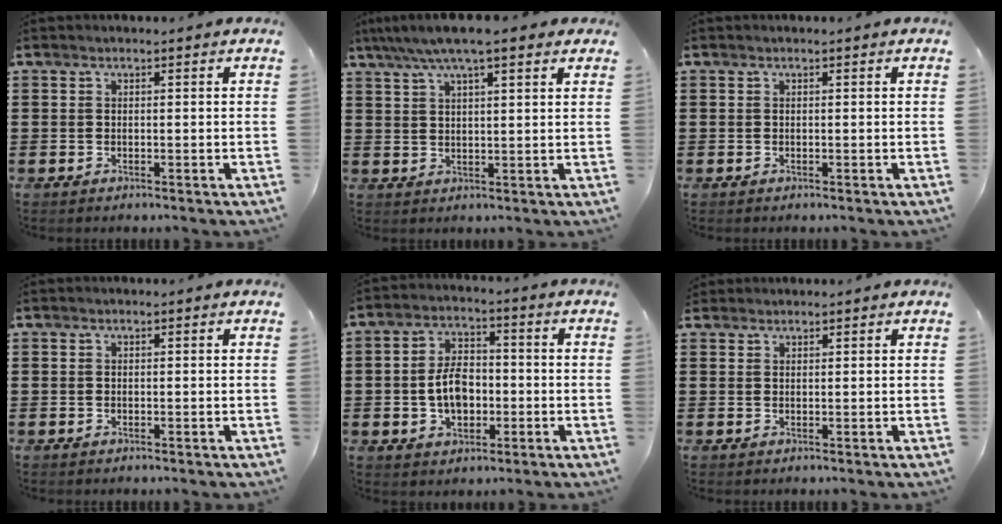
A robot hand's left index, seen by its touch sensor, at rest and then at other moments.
{"total": 6.7, "force": [5.0, 1.1, 4.3], "torque": [-0.096, -0.003, 0.088]}
{"total": 0.0}
{"total": 0.0}
{"total": 6.5, "force": [-1.0, 4.1, 4.9], "torque": [-0.098, 0.005, -0.025]}
{"total": 1.1, "force": [1.0, 0.4, 0.0], "torque": [-0.003, 0.002, 0.020]}